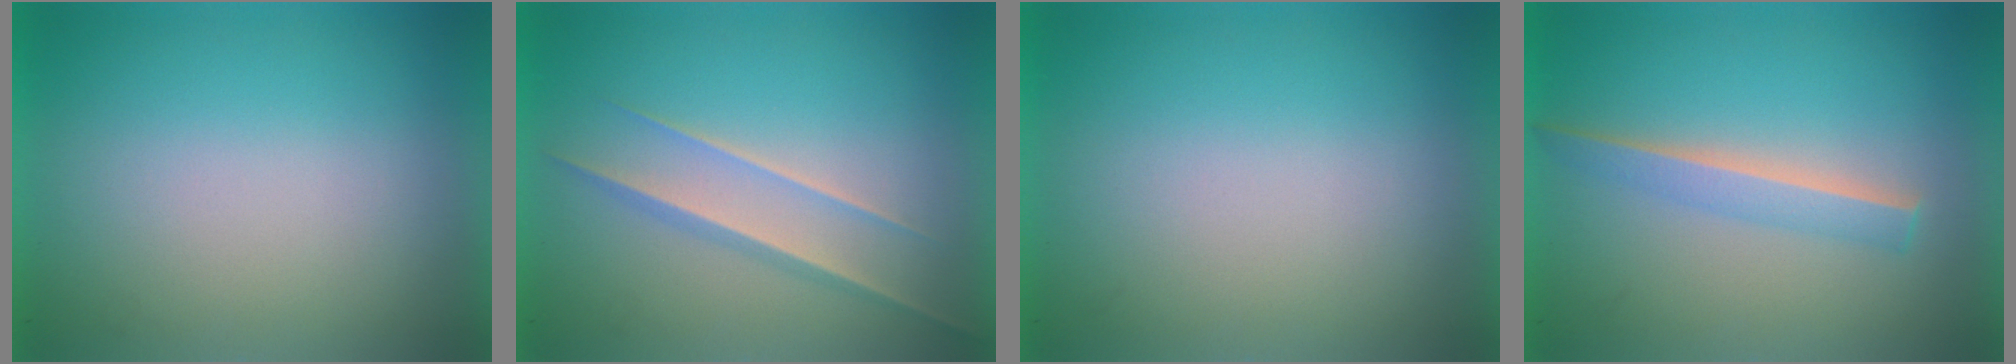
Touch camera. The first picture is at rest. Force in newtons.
{"total": 1.5}
{"total": 0.0}
{"total": 2.4}